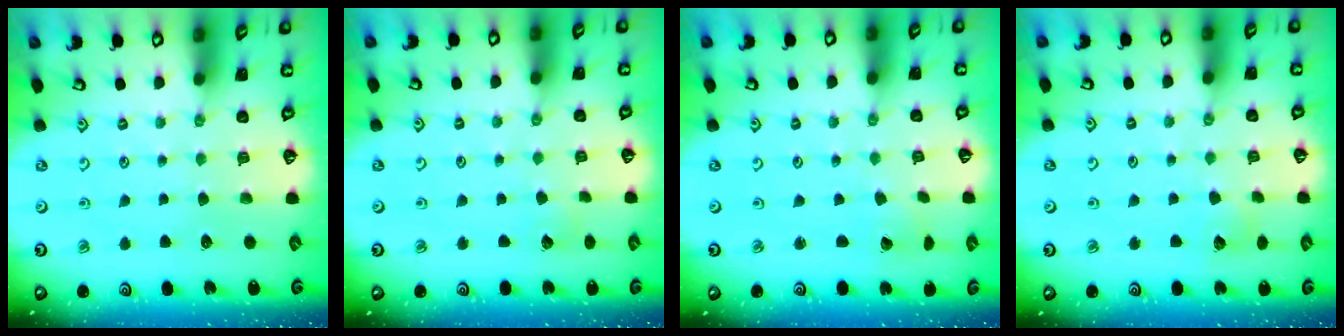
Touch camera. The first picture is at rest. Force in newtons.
{"total": 2.9, "press": 2.9, "slide": 0.3}
{"total": 2.1, "press": 2.1, "slide": 0.2}
{"total": 6.5, "press": 6.5, "slide": 0.6}